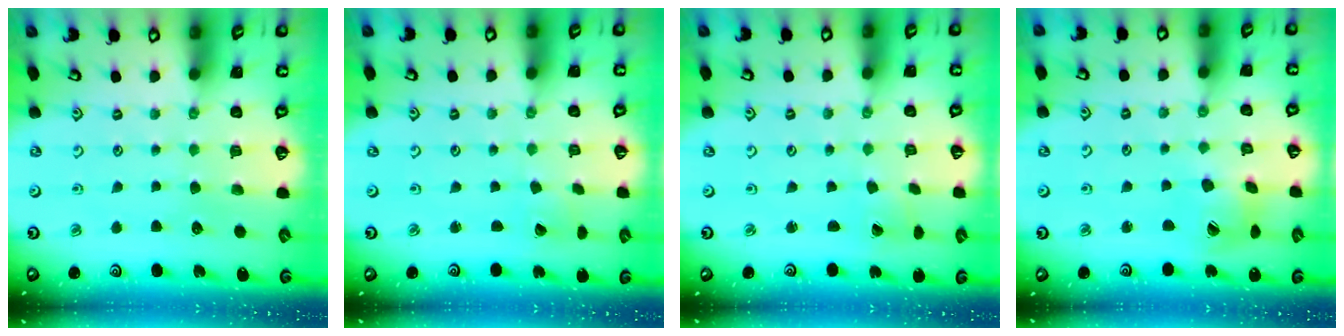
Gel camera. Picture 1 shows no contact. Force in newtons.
{"total": 1.5, "press": 1.5, "slide": 0.2}
{"total": 0.7, "press": 0.7, "slide": 0.1}
{"total": 7.9, "press": 7.8, "slide": 0.9}